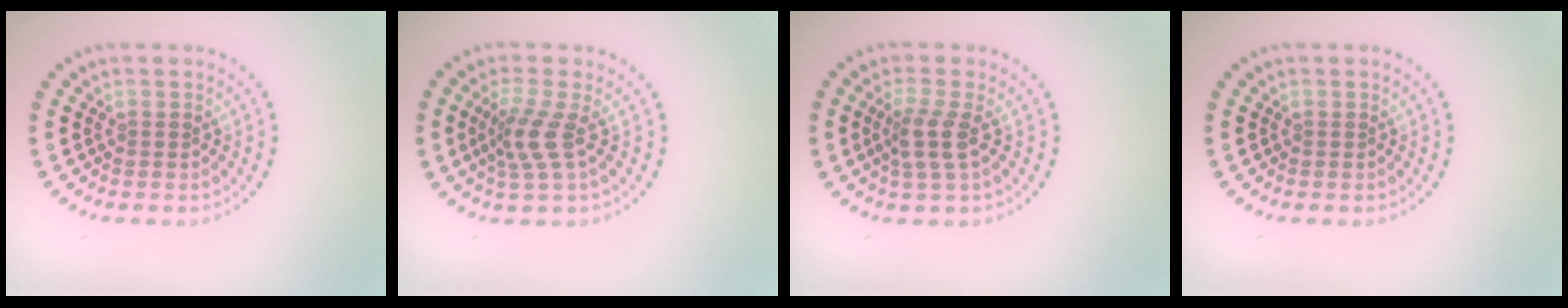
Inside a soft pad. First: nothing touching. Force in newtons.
{"total": 2.8, "press": 2.0, "slide": 1.9}
{"total": 2.5, "press": 2.0, "slide": 1.5}
{"total": 0.0}